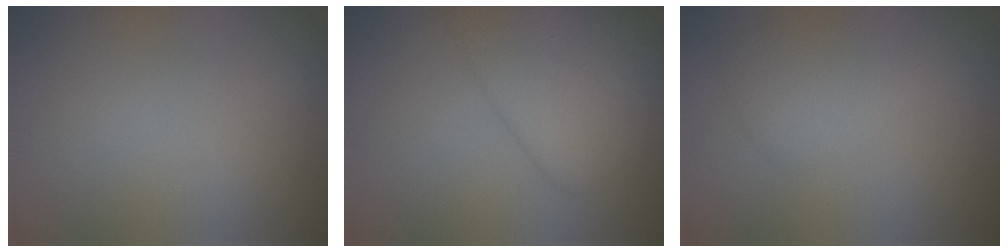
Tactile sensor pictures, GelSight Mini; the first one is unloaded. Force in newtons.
{"total": 5.3, "press": 5.3, "slide": 0.1}
{"total": 2.4, "press": 2.4, "slide": 0.1}